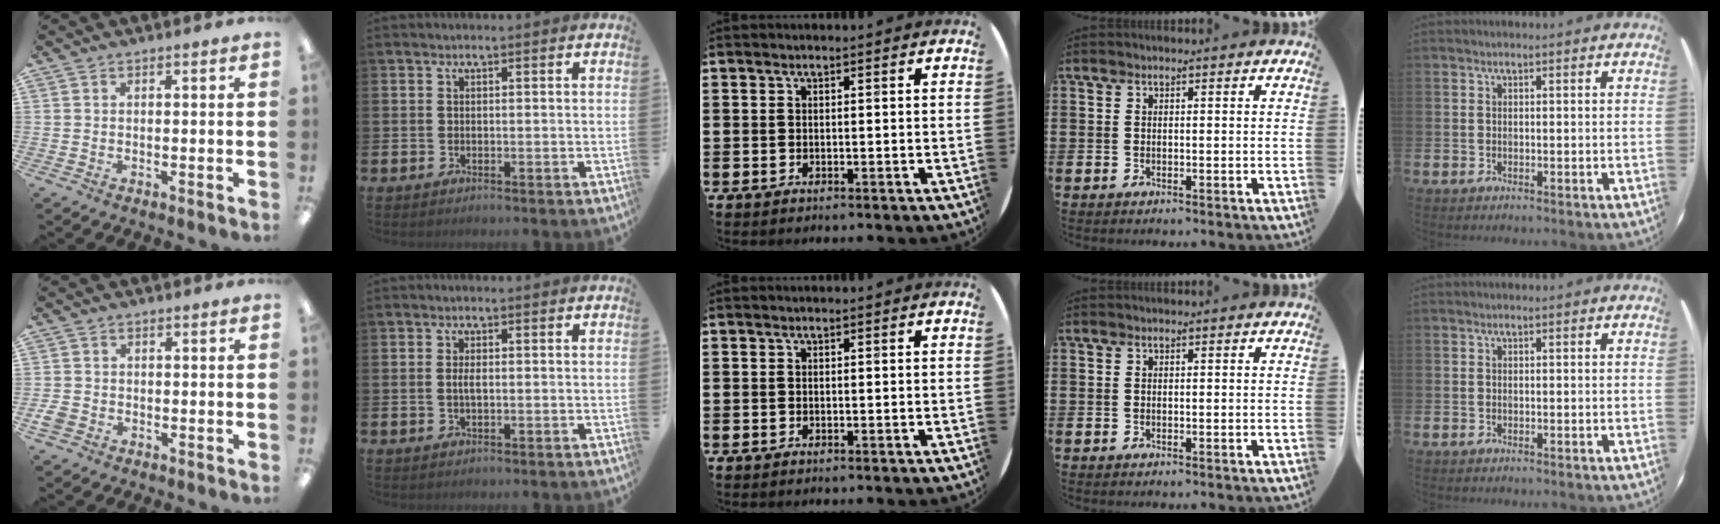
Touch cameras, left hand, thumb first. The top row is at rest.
{"thumb": {"total": 2.3, "force": [-1.0, 1.9, 0.9], "torque": [-0.014, 0.005, -0.018]}, "index": {"total": 1.7, "force": [0.0, 0.6, 1.6], "torque": [-0.024, 0.000, -0.003]}}